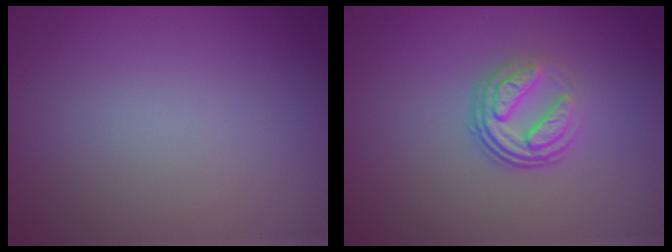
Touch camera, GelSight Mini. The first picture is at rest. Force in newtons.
{"total": 3.5, "press": 2.5, "slide": 2.5}